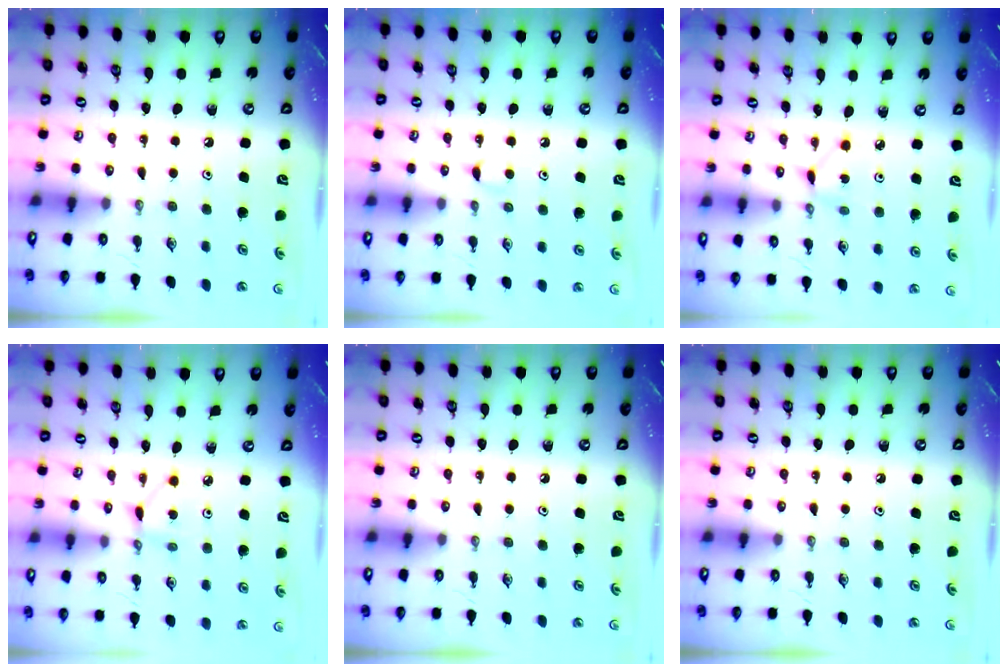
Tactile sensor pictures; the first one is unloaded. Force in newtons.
{"total": 2.8, "press": 2.8, "slide": 0.5}
{"total": 1.5, "press": 1.5, "slide": 0.2}
{"total": 3.1, "press": 3.1, "slide": 0.4}
{"total": 0.0}
{"total": 0.0}